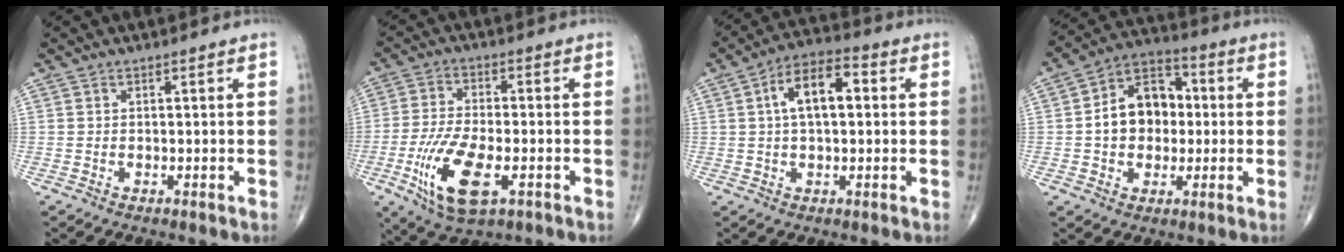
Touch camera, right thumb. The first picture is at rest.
{"total": 13.2, "force": [-4.5, 5.5, 11.1], "torque": [-0.226, 0.000, -0.077]}
{"total": 10.1, "force": [1.8, 5.1, 8.5], "torque": [-0.137, 0.021, 0.020]}
{"total": 12.8, "force": [0.2, 9.6, 8.5], "torque": [-0.100, 0.028, -0.006]}